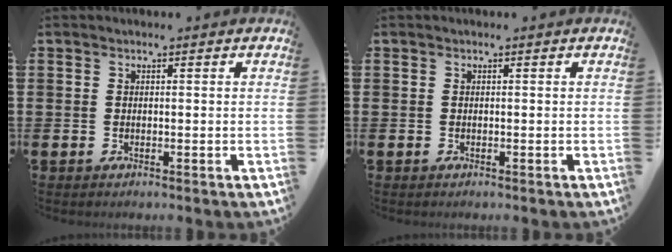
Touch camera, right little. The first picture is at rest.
{"total": 0.0}